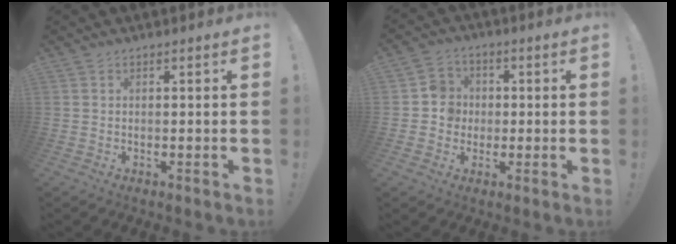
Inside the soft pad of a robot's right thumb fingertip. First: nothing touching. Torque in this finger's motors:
{"motor_torque": [0.30, 0.51, 0.24, -0.29, 0.00]}